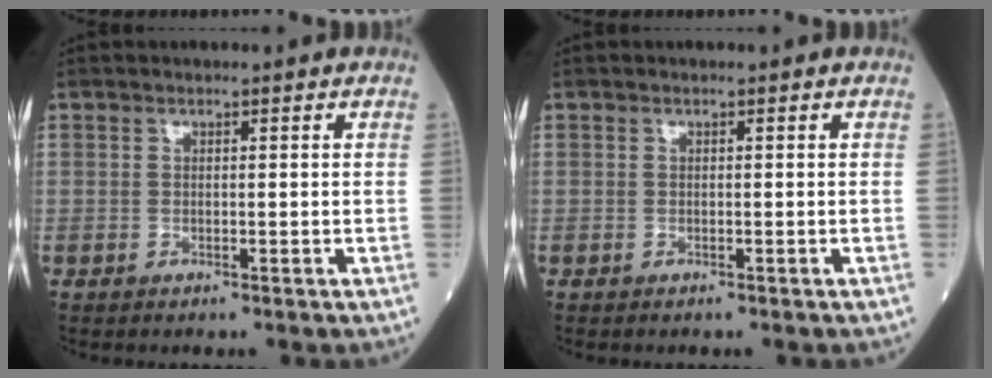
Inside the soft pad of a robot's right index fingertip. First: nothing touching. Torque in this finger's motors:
{"motor_torque": [0.00, -0.03, 0.03, 0.01]}